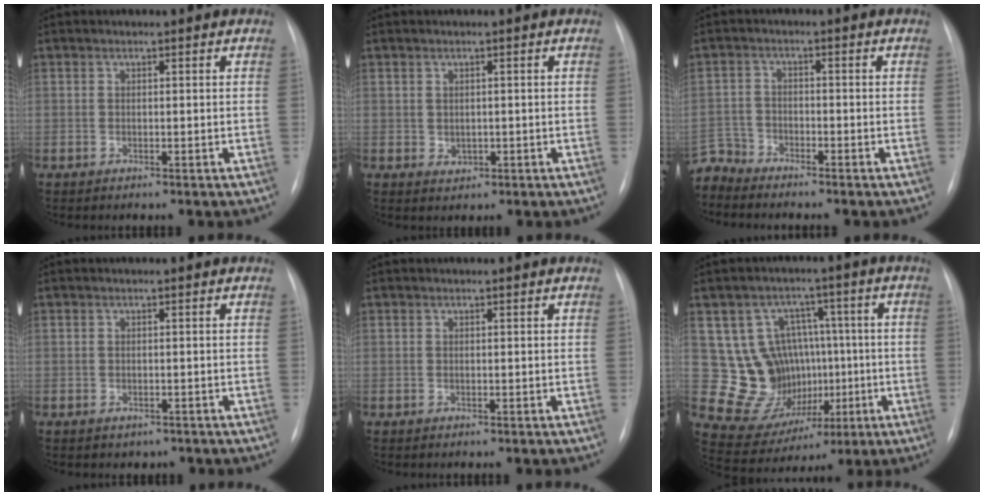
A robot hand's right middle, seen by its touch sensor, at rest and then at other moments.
{"total": 1.5, "force": [-0.1, 1.3, 0.8], "torque": [-0.014, -0.001, 0.006]}
{"total": 4.4, "force": [-4.3, 0.6, -0.9], "torque": [0.020, -0.004, -0.085]}
{"total": 1.6, "force": [-1.1, 1.2, 0.2], "torque": [-0.008, 0.001, -0.010]}
{"total": 0.0}
{"total": 12.8, "force": [0.2, 12.0, 4.4], "torque": [-0.057, 0.054, 0.038]}